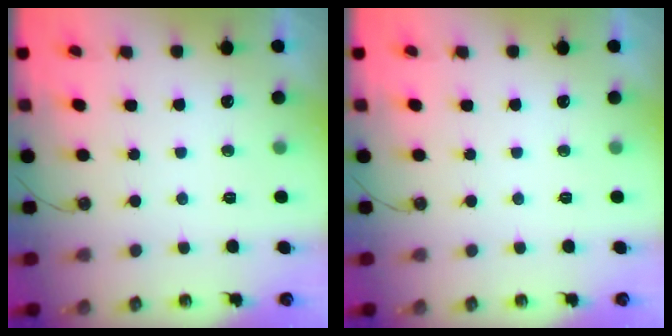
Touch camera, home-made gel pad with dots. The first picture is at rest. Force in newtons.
{"total": 0.0}